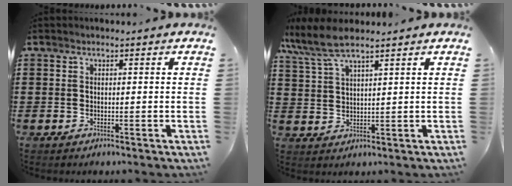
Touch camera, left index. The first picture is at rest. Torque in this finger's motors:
{"motor_torque": [1.18, 0.08, 0.82, 0.12]}